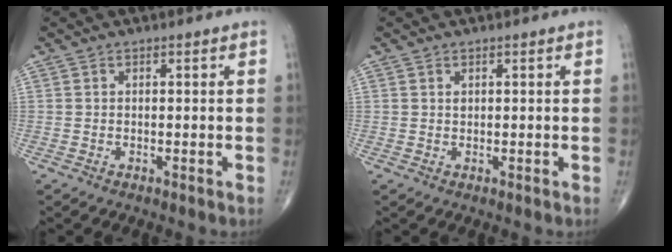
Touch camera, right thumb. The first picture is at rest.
{"total": 0.7, "force": [0.3, 0.4, 0.4], "torque": [-0.003, -0.001, 0.007]}